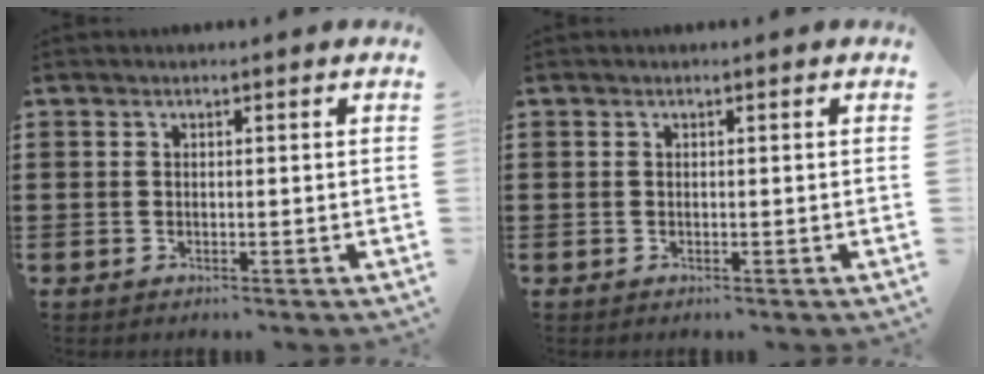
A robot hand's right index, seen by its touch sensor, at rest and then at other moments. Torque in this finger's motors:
{"motor_torque": [-0.01, 0.37, 0.00, 0.00]}